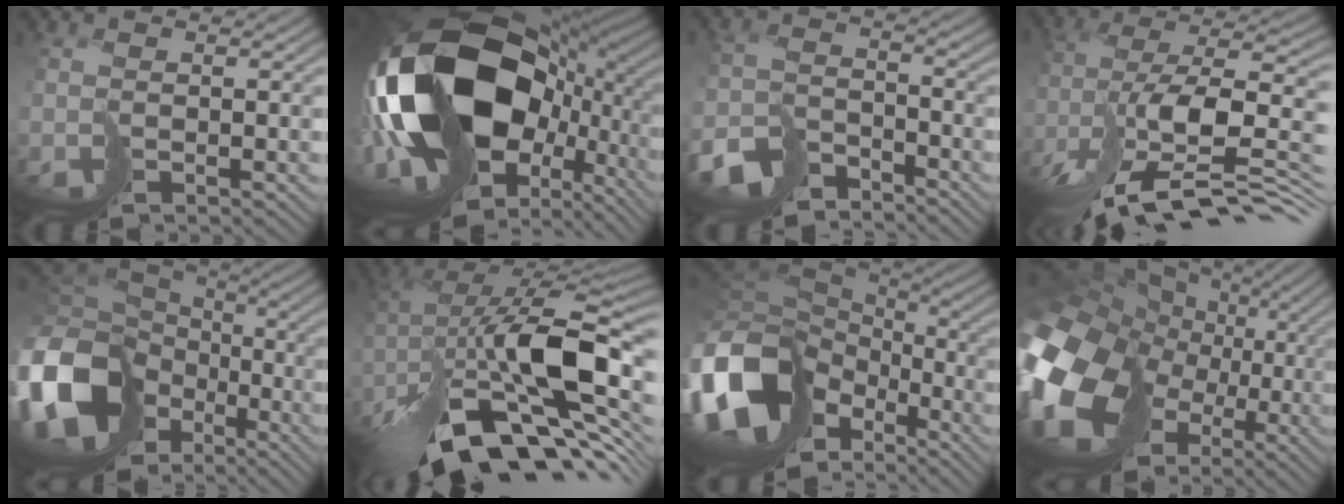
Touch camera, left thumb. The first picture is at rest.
{"total": 22.1, "force": [-0.6, 13.9, 17.2], "torque": [-0.349, -0.062, 0.016]}
{"total": 7.1, "force": [-6.2, 2.6, 2.0], "torque": [-0.034, -0.003, -0.124]}
{"total": 13.4, "force": [-7.0, 5.1, 10.2], "torque": [-0.194, 0.012, -0.120]}
{"total": 20.5, "force": [-6.7, 15.4, 11.8], "torque": [-0.317, -0.051, -0.080]}
{"total": 16.6, "force": [-6.6, 8.1, 12.9], "torque": [-0.236, -0.010, -0.098]}
{"total": 18.7, "force": [-6.0, 13.6, 11.3], "torque": [-0.304, -0.040, -0.098]}
{"total": 20.4, "force": [-1.8, 16.9, 11.2], "torque": [-0.314, -0.034, -0.018]}